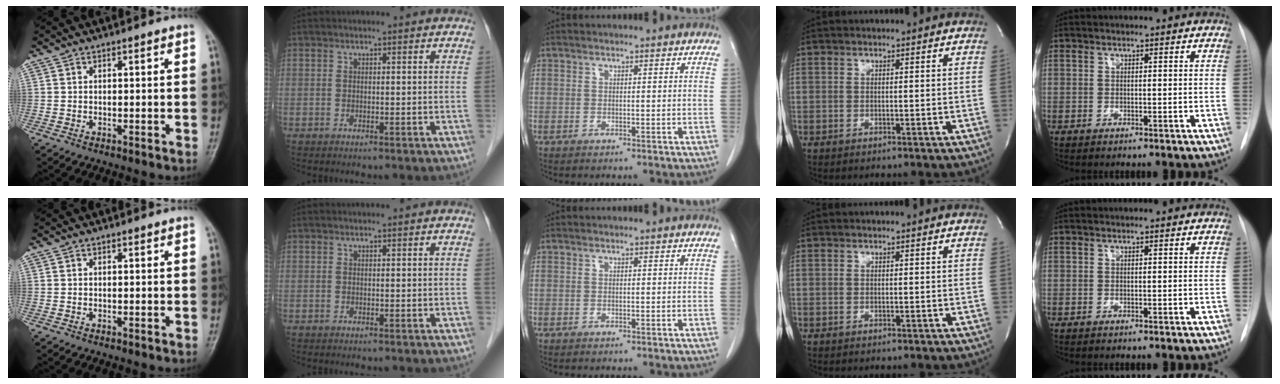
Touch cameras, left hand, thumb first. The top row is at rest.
{}